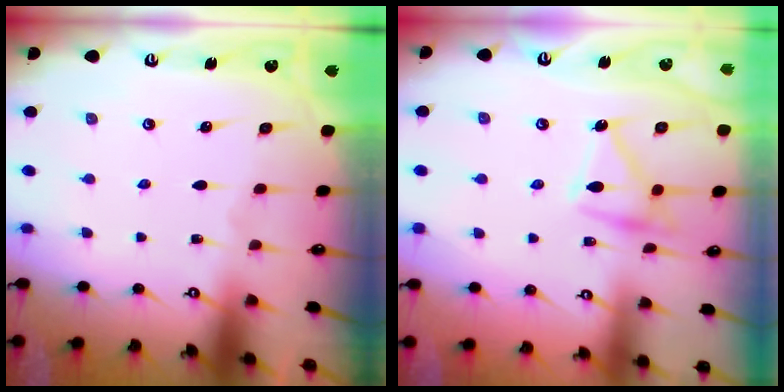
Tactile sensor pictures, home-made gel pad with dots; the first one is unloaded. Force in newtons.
{"total": 13.7, "press": 13.7, "slide": 0.1}